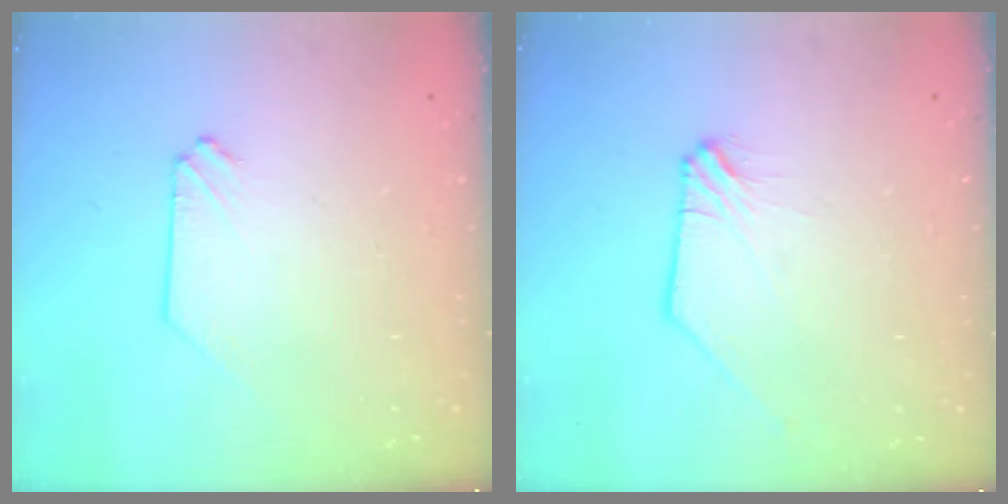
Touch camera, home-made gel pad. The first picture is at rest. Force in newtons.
{"total": 0.9, "press": 0.8, "slide": 0.2}